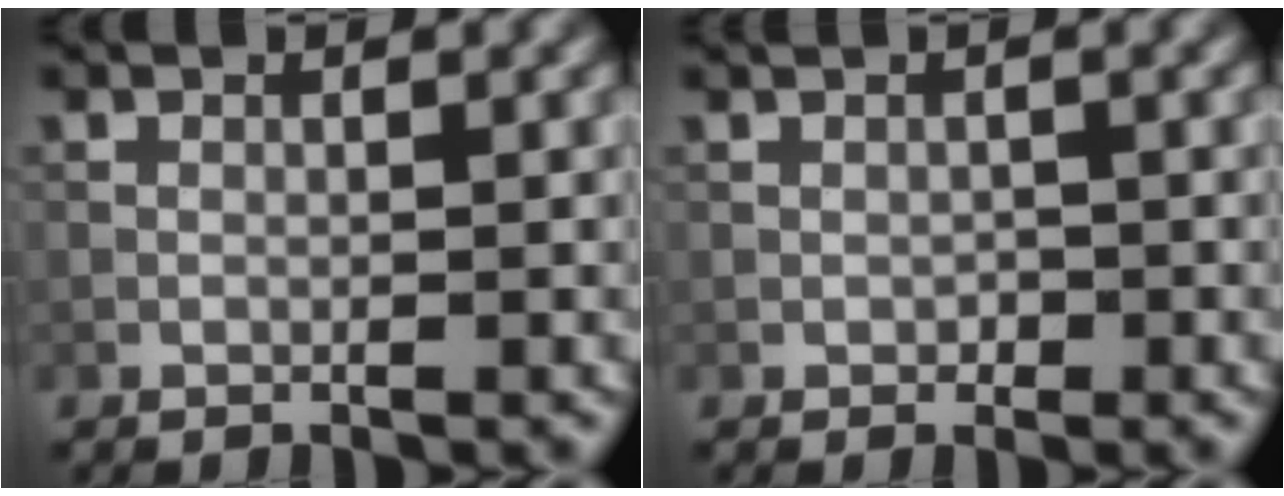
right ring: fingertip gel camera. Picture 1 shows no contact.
{"total": 0.7, "force": [-0.3, 0.6, 0.3], "torque": [-0.005, -0.002, -0.007]}